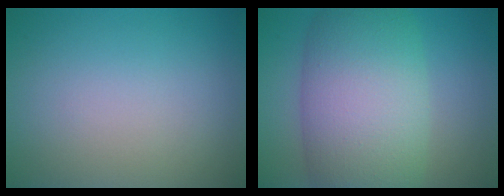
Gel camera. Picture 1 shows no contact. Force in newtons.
{"total": 11.2, "press": 11.2, "slide": 0.6}